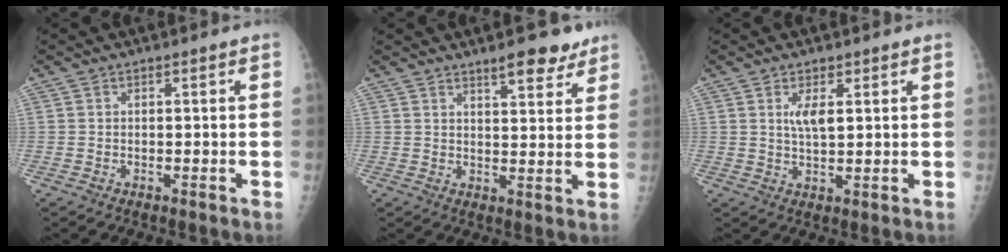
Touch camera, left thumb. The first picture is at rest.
{"total": 6.8, "force": [5.1, 2.1, 3.9], "torque": [-0.032, -0.030, 0.069]}
{"total": 4.0, "force": [1.5, 1.7, 3.2], "torque": [-0.050, -0.010, 0.028]}